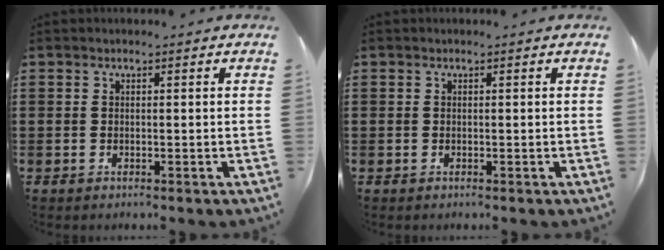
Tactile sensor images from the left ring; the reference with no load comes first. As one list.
[{"total": 0.0}]